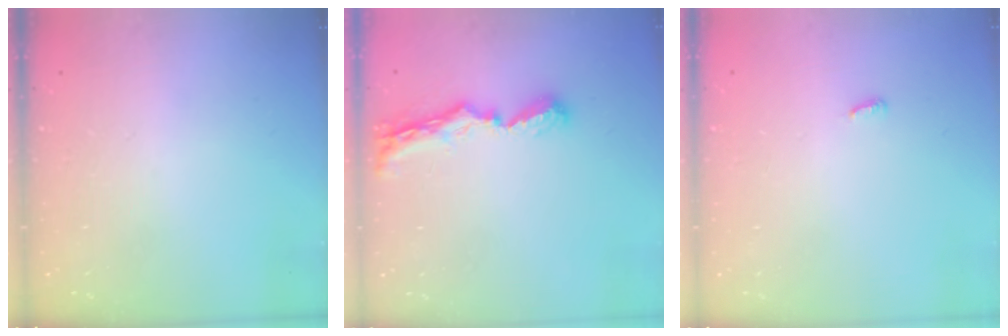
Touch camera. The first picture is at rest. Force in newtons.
{"total": 8.6, "press": 8.5, "slide": 0.8}
{"total": 2.9, "press": 2.9, "slide": 0.2}